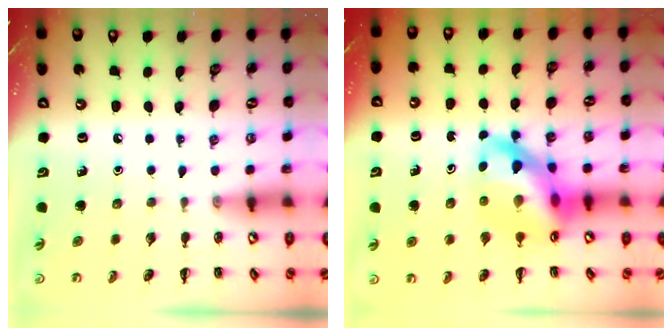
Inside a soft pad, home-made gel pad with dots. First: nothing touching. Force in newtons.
{"total": 13.8, "press": 13.3, "slide": 3.7}